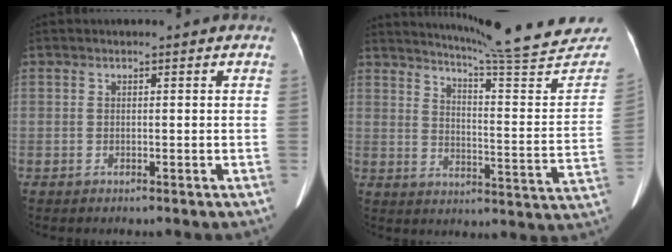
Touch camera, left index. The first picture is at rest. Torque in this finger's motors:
{"motor_torque": [0.00, -2.14, -0.04, 0.04]}